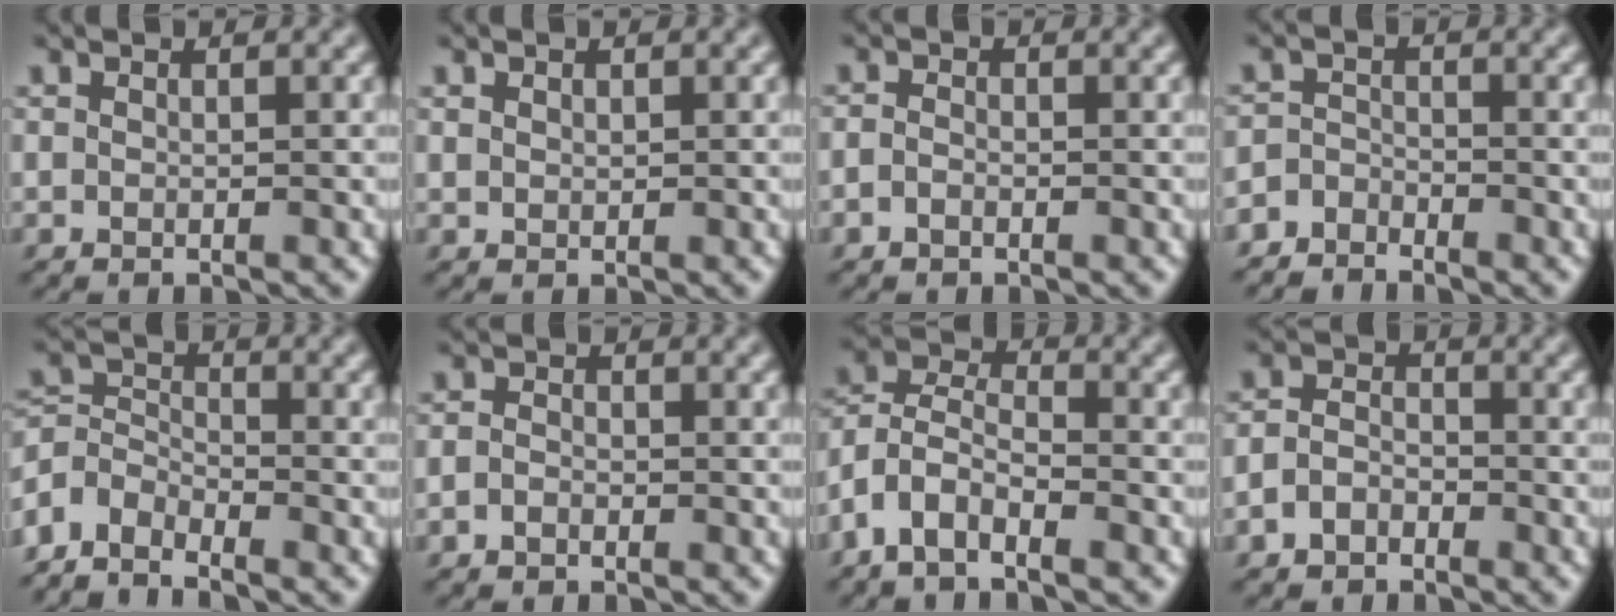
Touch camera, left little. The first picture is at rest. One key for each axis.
{"total": 0.6, "fx": 0.4, "fy": 0.4, "fz": 0.1, "tx": -0.005, "ty": -0.001, "tz": 0.010}
{"total": 1.0, "fx": -0.6, "fy": 0.7, "fz": 0.5, "tx": -0.014, "ty": 0.002, "tz": -0.016}
{"total": 2.6, "fx": -2.5, "fy": 0.8, "fz": 0.1, "tx": 0.001, "ty": 0.002, "tz": -0.055}
{"total": 4.4, "fx": -3.7, "fy": 1.8, "fz": 1.4, "tx": -0.033, "ty": 0.003, "tz": -0.084}
{"total": 1.5, "fx": -0.7, "fy": 1.1, "fz": 0.7, "tx": -0.008, "ty": 0.001, "tz": -0.020}
{"total": 5.6, "fx": -3.4, "fy": 2.6, "fz": 3.6, "tx": -0.076, "ty": 0.011, "tz": -0.079}
{"total": 2.6, "fx": -1.4, "fy": 1.8, "fz": 1.1, "tx": -0.025, "ty": 0.005, "tz": -0.032}